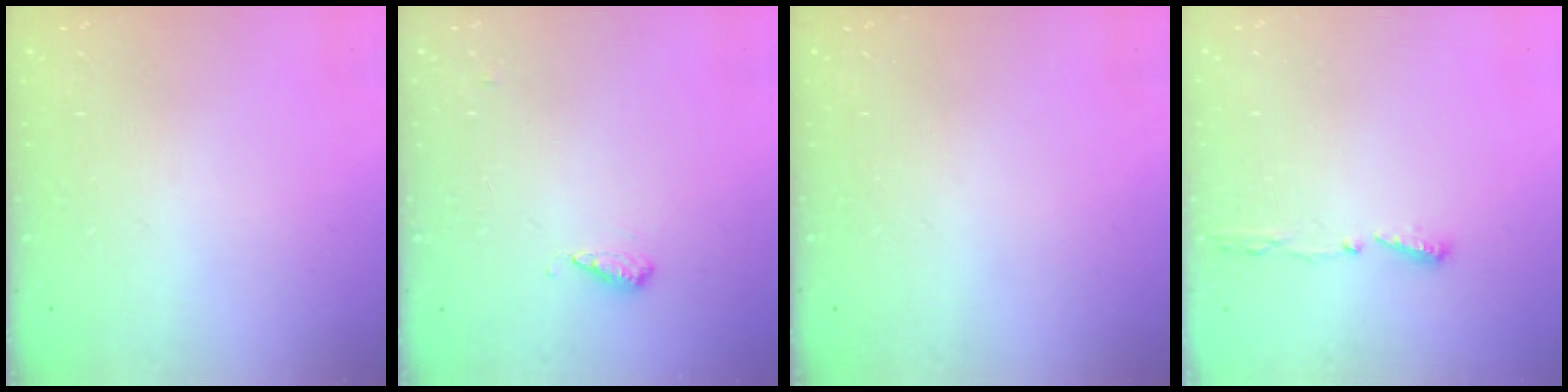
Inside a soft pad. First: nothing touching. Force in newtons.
{"total": 8.3, "press": 8.3, "slide": 0.9}
{"total": 0.0}
{"total": 4.9, "press": 4.8, "slide": 1.2}